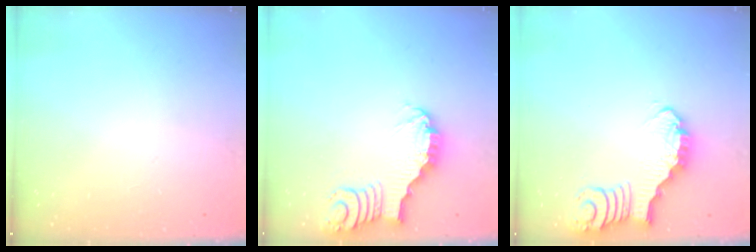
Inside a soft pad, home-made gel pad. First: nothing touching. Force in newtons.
{"total": 3.6, "press": 3.6, "slide": 0.4}
{"total": 3.2, "press": 3.2, "slide": 0.3}